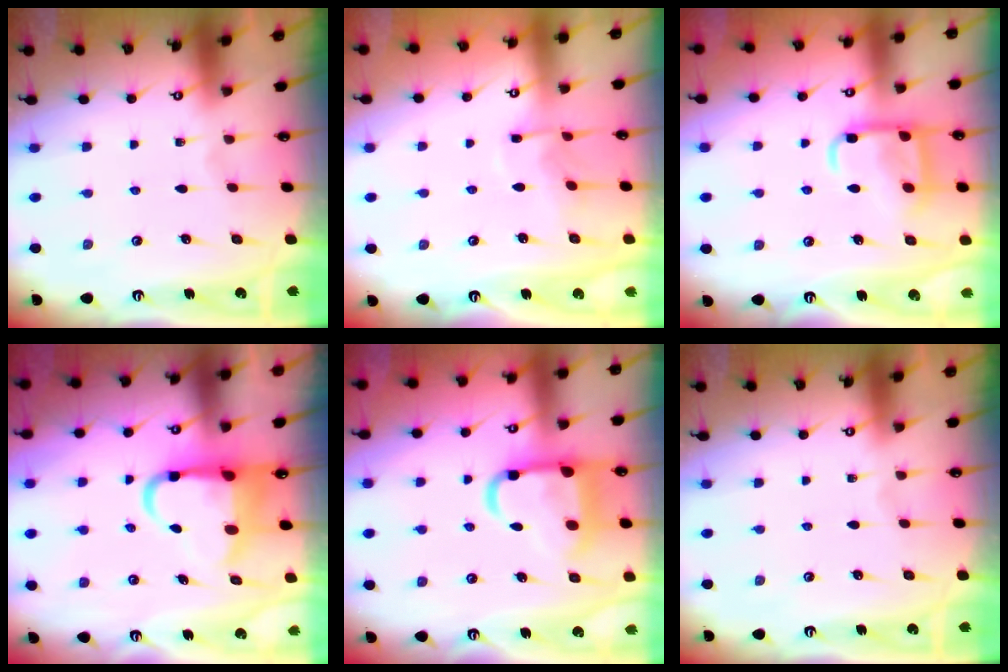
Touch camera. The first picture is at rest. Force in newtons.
{"total": 5.6, "press": 5.5, "slide": 0.7}
{"total": 12.3, "press": 12.2, "slide": 1.3}
{"total": 9.1, "press": 8.6, "slide": 2.8}
{"total": 13.4, "press": 13.3, "slide": 1.7}
{"total": 0.0}